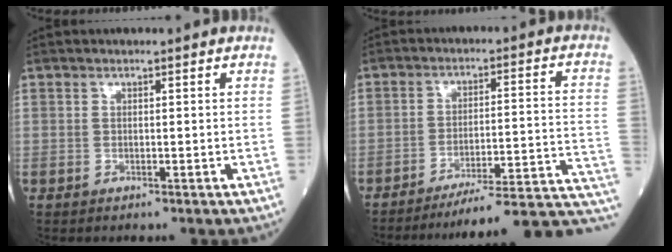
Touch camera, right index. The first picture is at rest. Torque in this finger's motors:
{"motor_torque": [0.00, -2.14, 0.27, 0.12]}